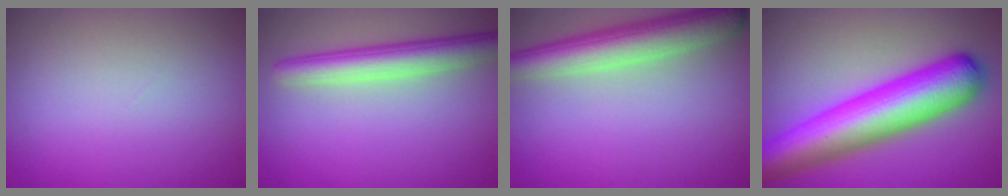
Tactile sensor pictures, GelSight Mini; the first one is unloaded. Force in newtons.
{"total": 4.7, "press": 4.7, "slide": 0.3}
{"total": 6.0, "press": 6.0, "slide": 0.3}
{"total": 10.4, "press": 10.4, "slide": 0.3}